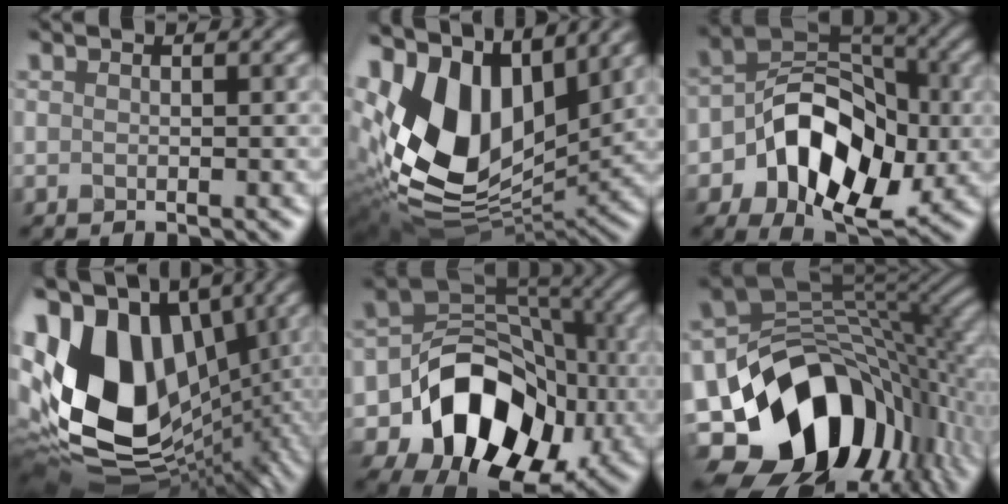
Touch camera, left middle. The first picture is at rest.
{"total": 13.5, "force": [3.9, 8.3, 9.9], "torque": [-0.228, -0.002, 0.072]}
{"total": 10.4, "force": [-2.8, 7.3, 6.9], "torque": [-0.113, 0.004, -0.054]}
{"total": 16.5, "force": [2.6, 12.3, 10.7], "torque": [-0.241, -0.004, 0.058]}
{"total": 10.9, "force": [-3.2, 8.4, 6.1], "torque": [-0.099, -0.006, -0.050]}
{"total": 14.5, "force": [-5.9, 10.1, 8.6], "torque": [-0.158, 0.000, -0.101]}